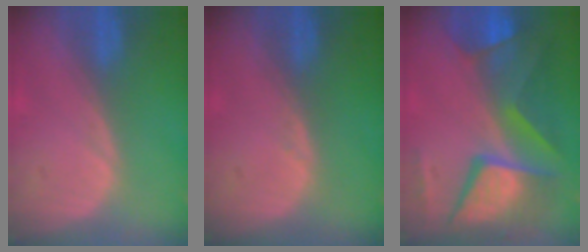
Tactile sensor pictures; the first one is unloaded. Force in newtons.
{"total": 0.5, "press": 0.5, "slide": 0.0}
{"total": 11.8, "press": 11.7, "slide": 1.2}